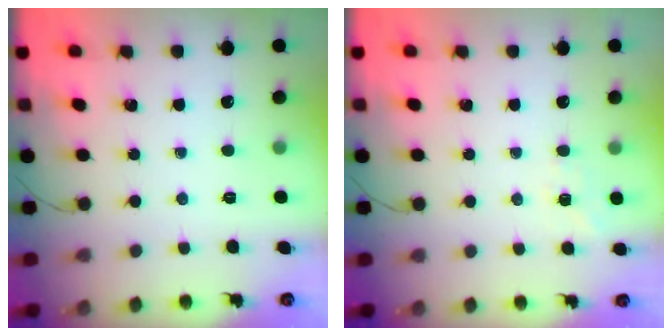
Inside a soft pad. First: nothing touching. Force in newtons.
{"total": 2.3, "press": 1.6, "slide": 1.7}